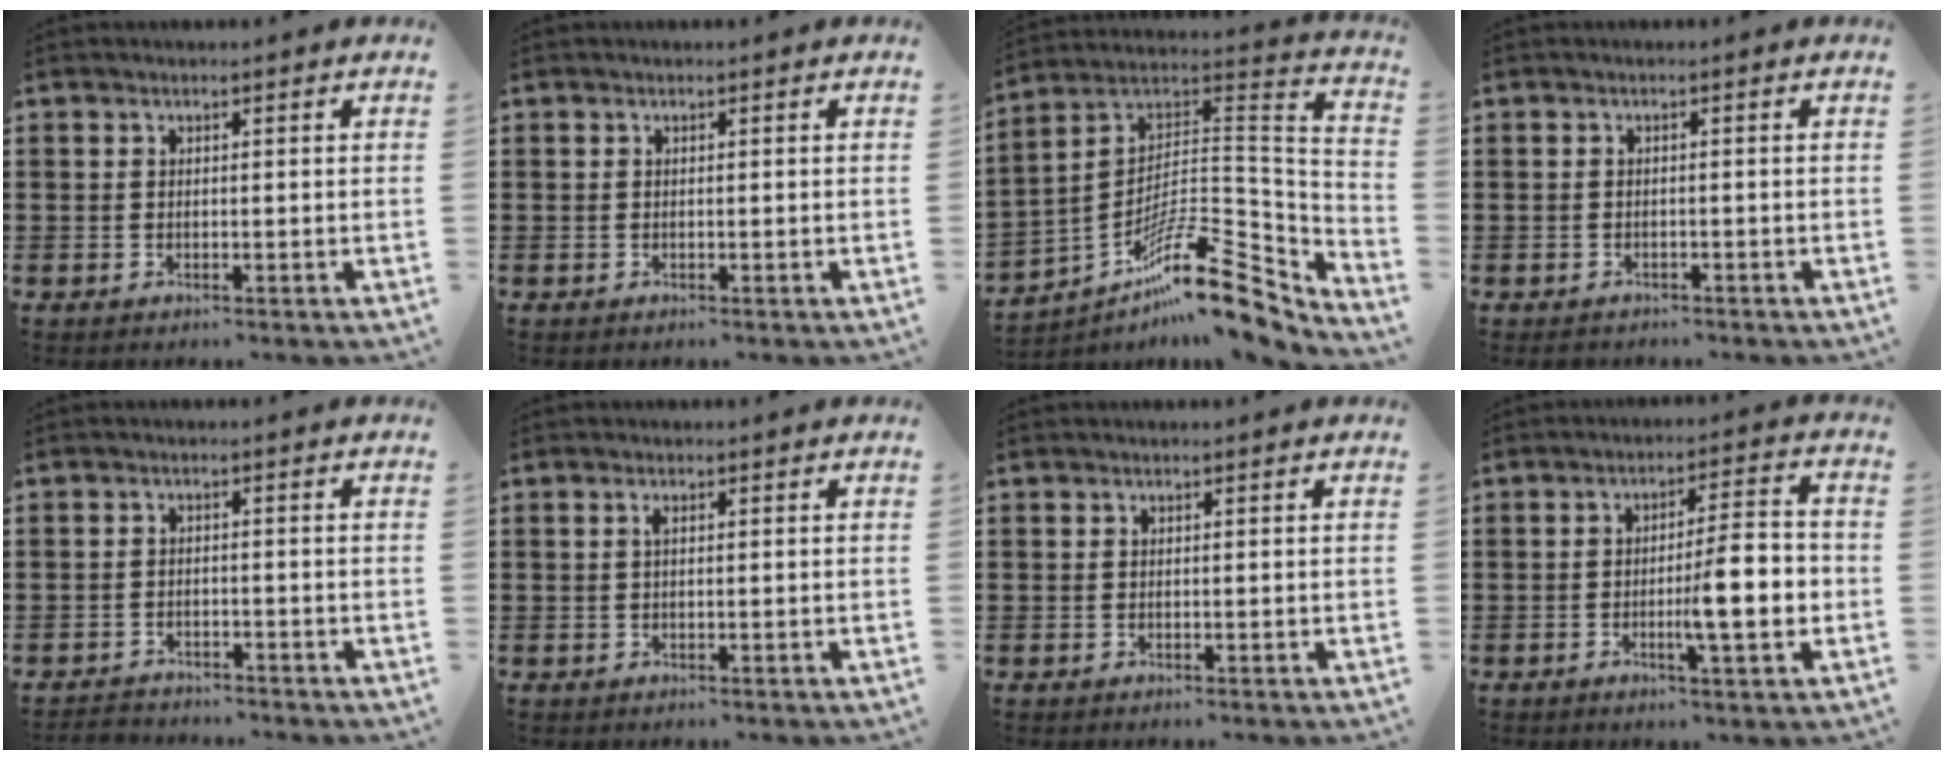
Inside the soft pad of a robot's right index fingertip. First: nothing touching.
{"total": 0.0}
{"total": 15.4, "force": [-10.4, 4.7, 10.4], "torque": [-0.156, 0.024, -0.186]}
{"total": 1.2, "force": [-1.2, 0.3, 0.0], "torque": [-0.003, 0.002, -0.025]}
{"total": 2.2, "force": [-2.2, 0.3, -0.2], "torque": [-0.003, 0.001, -0.049]}
{"total": 1.0, "force": [0.2, 0.4, 0.9], "torque": [-0.020, 0.002, 0.003]}
{"total": 0.0}
{"total": 8.5, "force": [-1.8, 1.5, 8.2], "torque": [-0.117, -0.004, -0.035]}